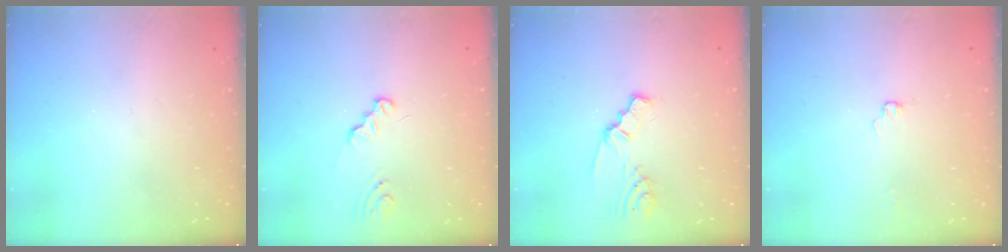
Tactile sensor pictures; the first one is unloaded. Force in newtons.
{"total": 1.3, "press": 1.3, "slide": 0.1}
{"total": 2.4, "press": 2.4, "slide": 0.2}
{"total": 1.7, "press": 1.7, "slide": 0.2}